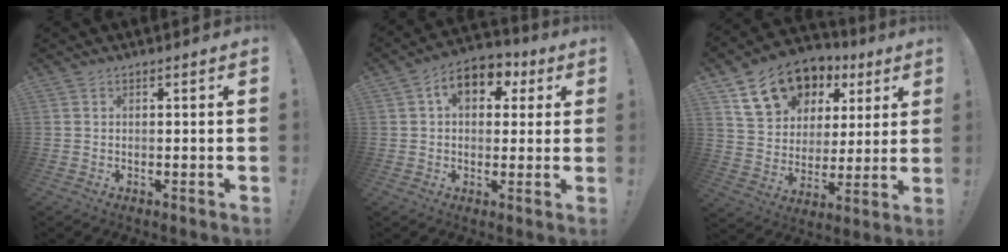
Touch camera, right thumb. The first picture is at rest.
{"total": 10.3, "force": [3.8, 7.0, 6.5], "torque": [-0.094, -0.009, 0.069]}
{"total": 17.8, "force": [9.9, 12.5, 7.9], "torque": [-0.123, -0.043, 0.198]}